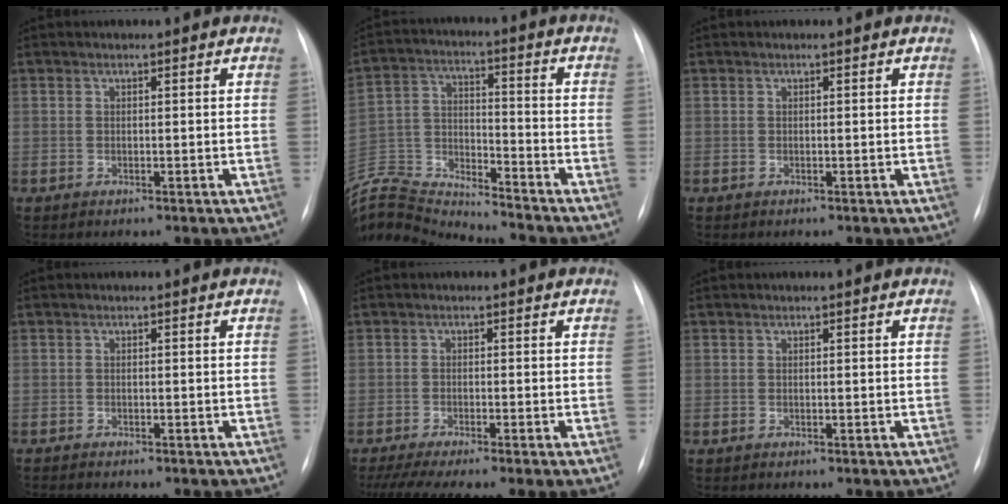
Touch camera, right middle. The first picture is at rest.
{"total": 18.2, "force": [-17.8, 1.1, 3.5], "torque": [-0.086, 0.026, -0.307]}
{"total": 0.0}
{"total": 1.7, "force": [-1.5, 0.2, 0.7], "torque": [-0.008, -0.003, -0.018]}
{"total": 8.7, "force": [-6.5, 0.6, 5.8], "torque": [-0.085, -0.015, -0.106]}
{"total": 0.0}